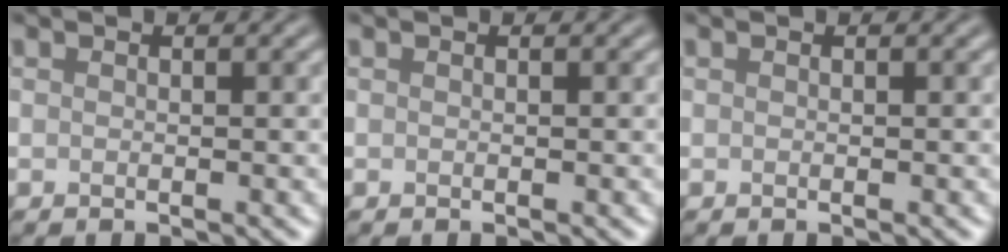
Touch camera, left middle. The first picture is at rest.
{"total": 0.0}
{"total": 0.0}